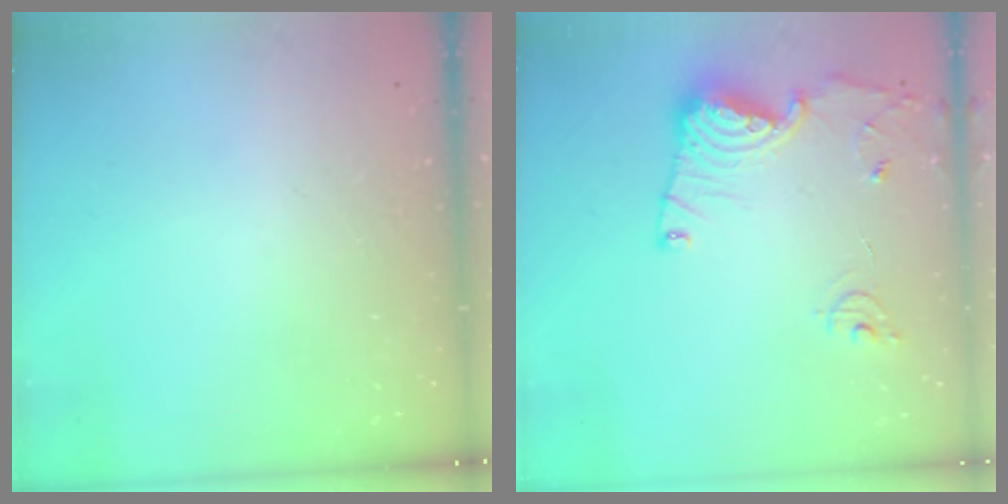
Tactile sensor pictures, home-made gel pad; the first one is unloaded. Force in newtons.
{"total": 13.4, "press": 13.4, "slide": 1.5}